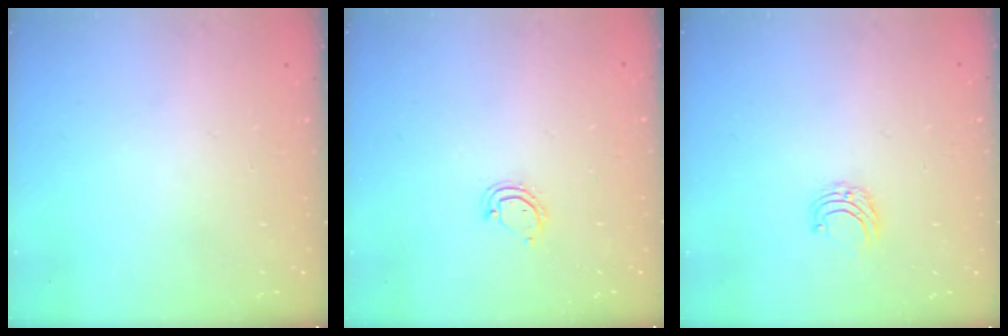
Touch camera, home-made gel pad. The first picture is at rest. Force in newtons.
{"total": 4.7, "press": 4.6, "slide": 0.4}
{"total": 4.9, "press": 4.8, "slide": 0.5}